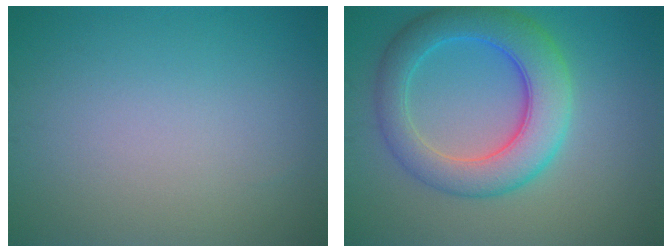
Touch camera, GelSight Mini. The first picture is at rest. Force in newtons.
{"total": 7.2, "press": 7.2, "slide": 0.2}